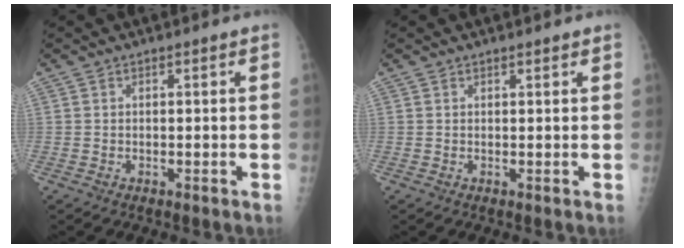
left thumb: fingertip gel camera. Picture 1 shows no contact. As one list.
[{"total": 0.8, "force": [0.7, 0.2, 0.3], "torque": [-0.005, -0.003, 0.010]}]